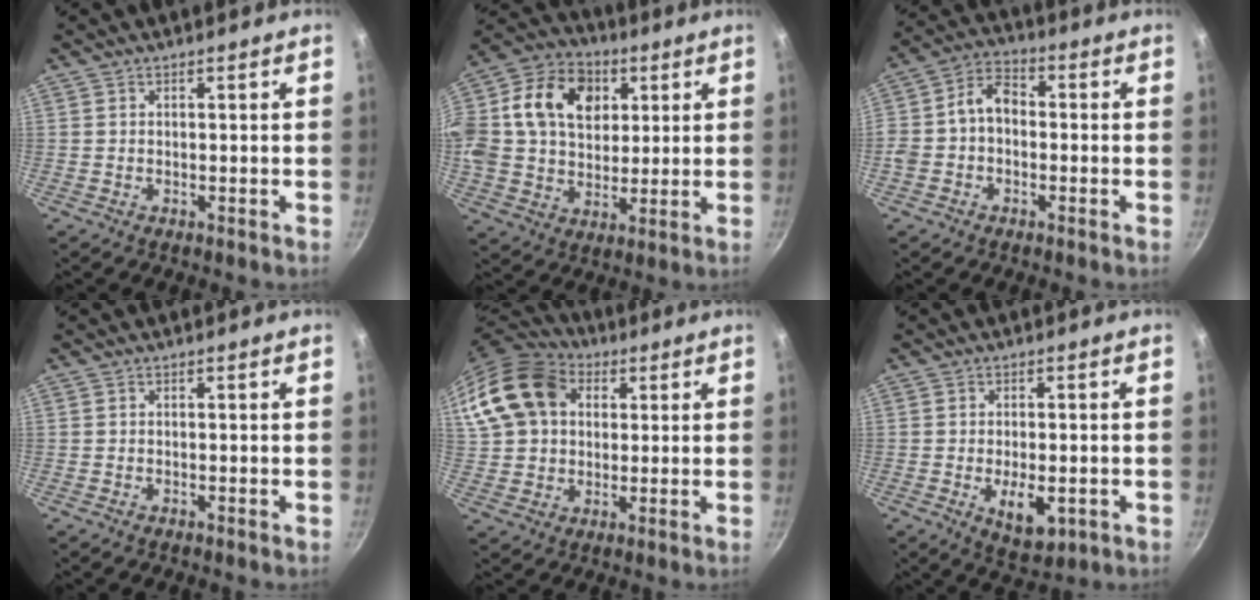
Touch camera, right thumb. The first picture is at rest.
{"total": 24.9, "force": [6.5, 18.5, 15.4], "torque": [-0.295, 0.030, 0.104]}
{"total": 7.4, "force": [-0.9, 5.6, 4.9], "torque": [-0.072, 0.034, -0.032]}
{"total": 0.0}
{"total": 16.9, "force": [4.9, 12.8, 9.9], "torque": [-0.182, 0.021, 0.081]}
{"total": 7.6, "force": [-2.0, 3.8, 6.2], "torque": [-0.079, -0.002, -0.019]}